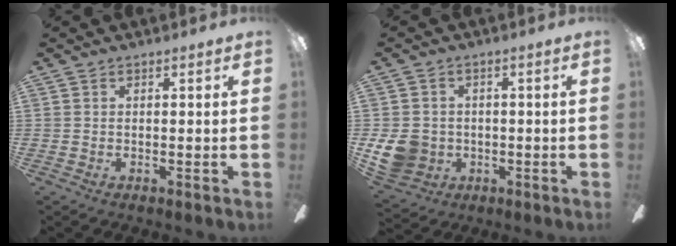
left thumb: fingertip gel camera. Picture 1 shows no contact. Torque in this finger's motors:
{"motor_torque": [0.23, 1.77, 0.29, -0.41, 0.02]}